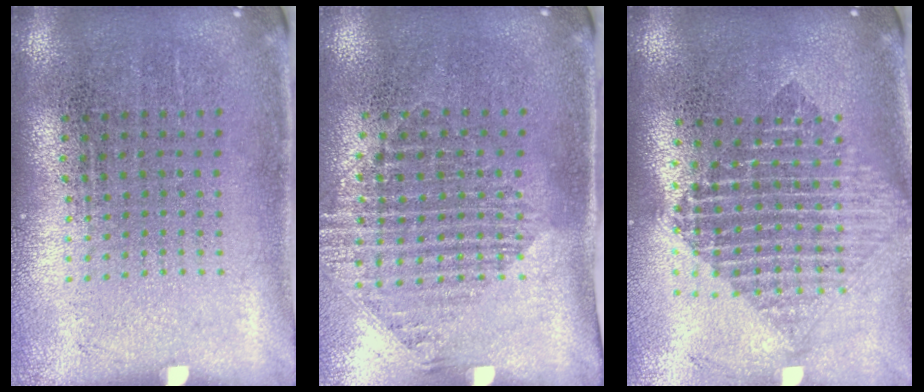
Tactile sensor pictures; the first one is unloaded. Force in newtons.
{"total": 1.5, "press": 1.2, "slide": 0.9}
{"total": 2.0, "press": 1.6, "slide": 1.2}